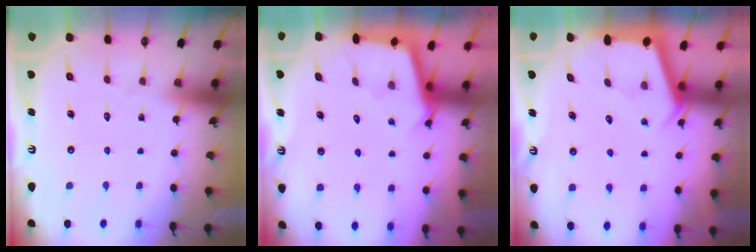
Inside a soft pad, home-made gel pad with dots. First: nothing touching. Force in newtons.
{"total": 2.6, "press": 2.6, "slide": 0.2}
{"total": 2.8, "press": 2.8, "slide": 0.1}